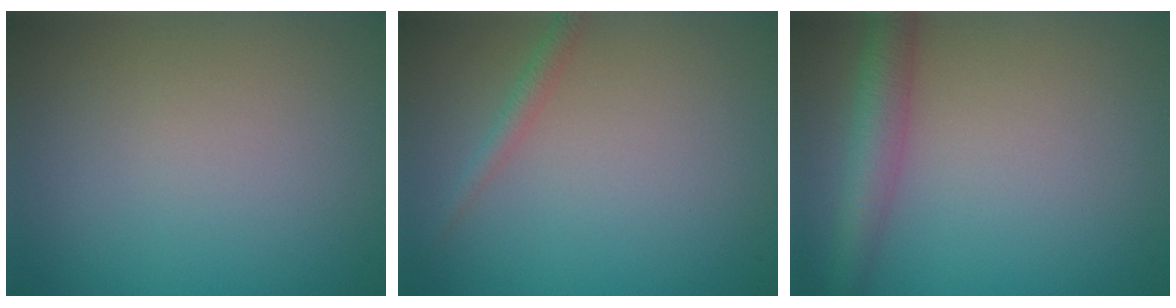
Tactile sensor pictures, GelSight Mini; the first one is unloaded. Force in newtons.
{"total": 1.3, "press": 1.3, "slide": 0.1}
{"total": 4.0, "press": 4.0, "slide": 0.2}